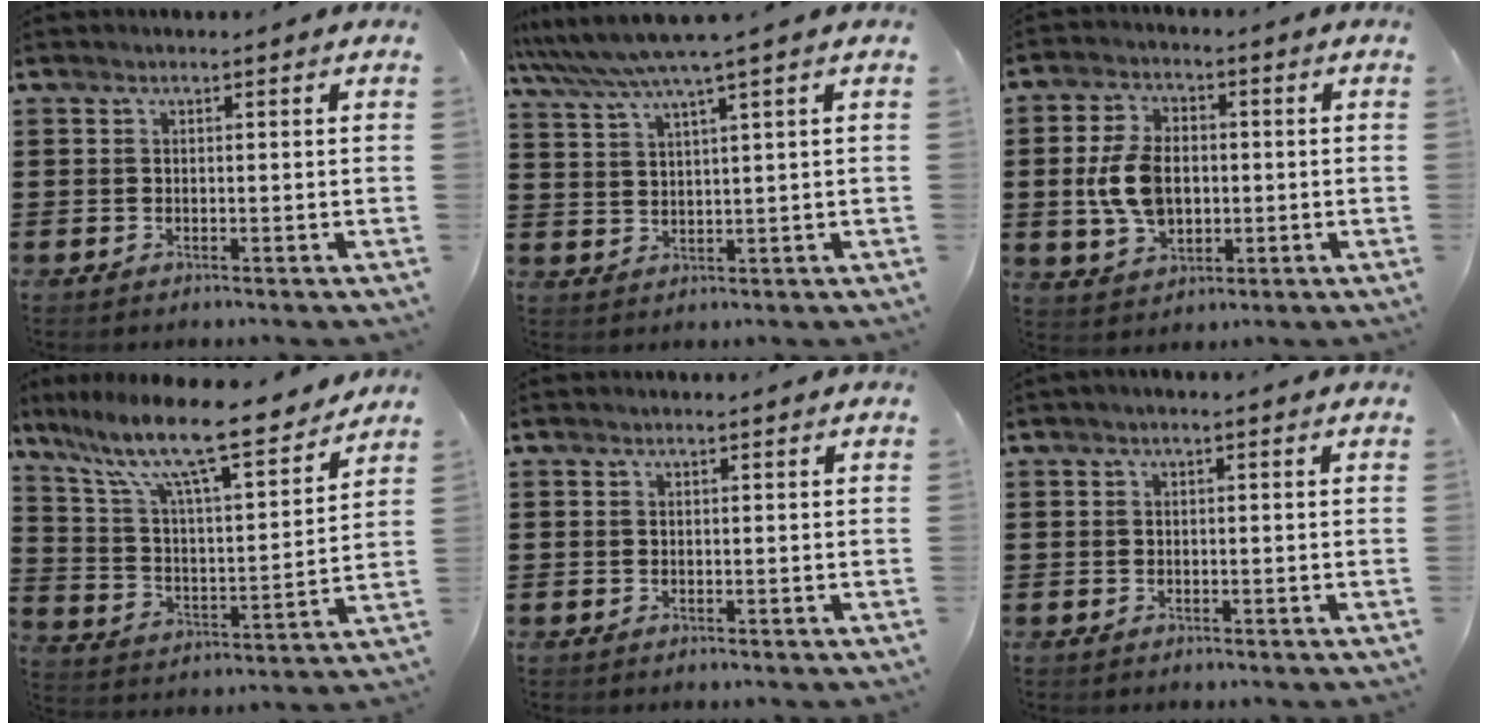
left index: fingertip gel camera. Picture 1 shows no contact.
{"total": 4.7, "force": [3.4, -0.6, 3.1], "torque": [-0.072, -0.014, 0.055]}
{"total": 8.4, "force": [-0.3, 5.6, 6.3], "torque": [-0.155, 0.008, -0.012]}
{"total": 12.6, "force": [10.5, 1.2, 7.0], "torque": [-0.165, -0.070, 0.176]}
{"total": 0.0}
{"total": 0.6, "force": [-0.1, 0.1, 0.5], "torque": [-0.010, -0.002, -0.002]}